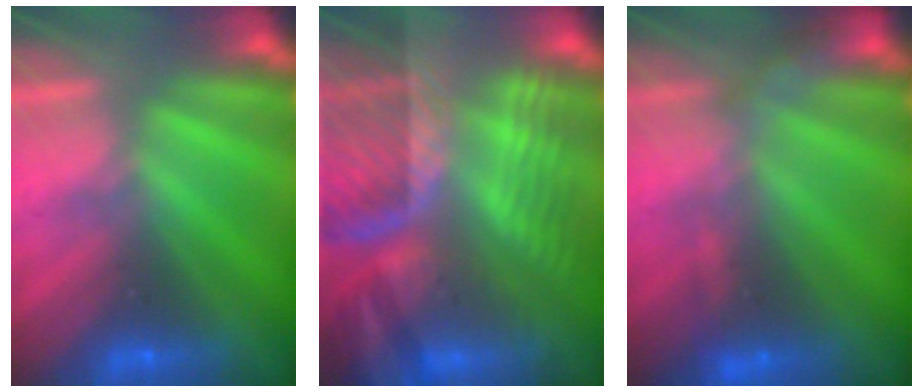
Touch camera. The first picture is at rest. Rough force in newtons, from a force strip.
{"total": 7.5}
{"total": 2.9}